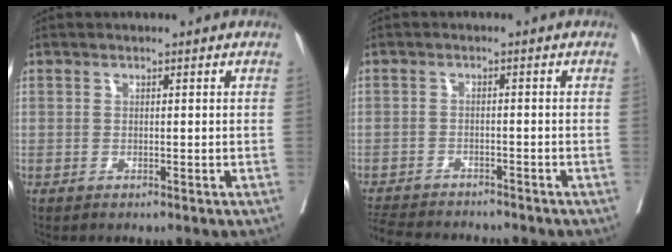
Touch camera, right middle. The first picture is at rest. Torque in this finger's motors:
{"motor_torque": [0.58, -0.71, 0.08, 0.02]}